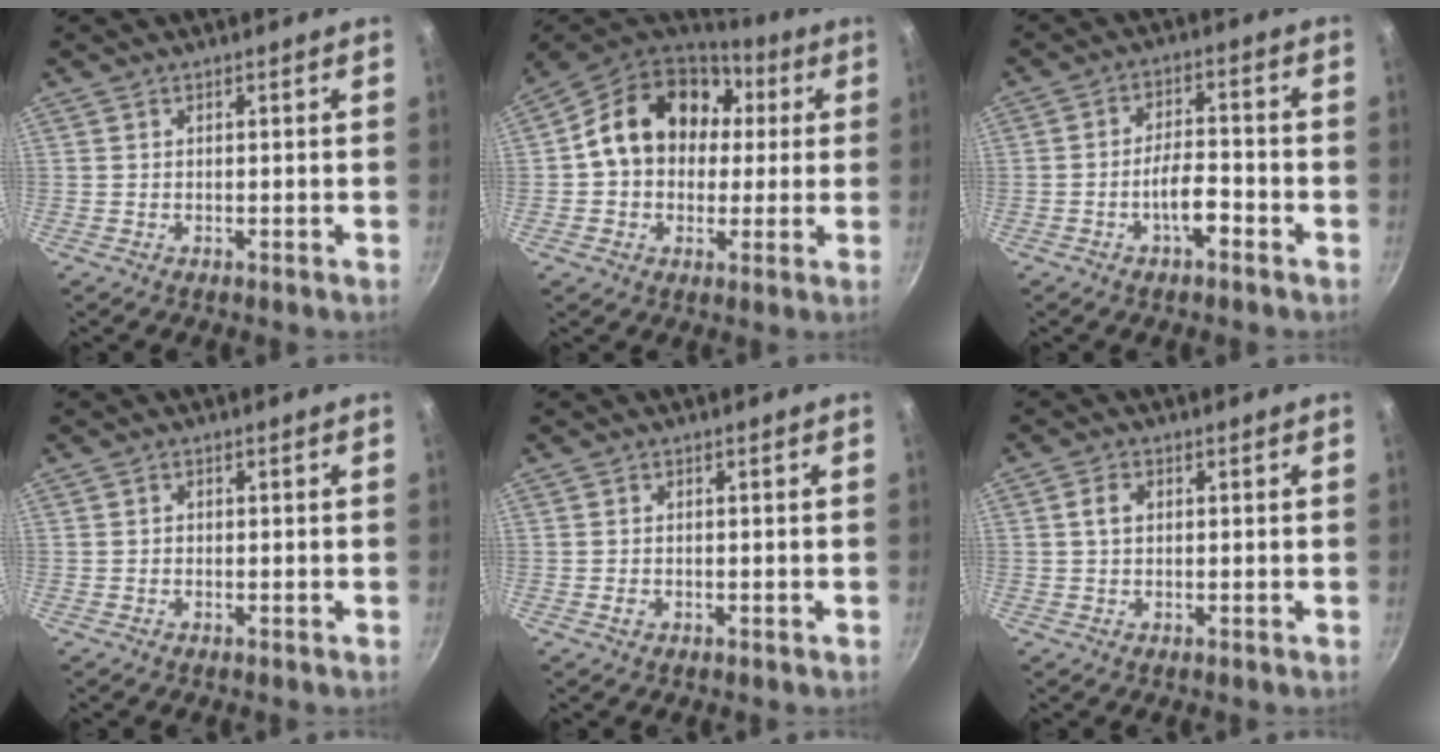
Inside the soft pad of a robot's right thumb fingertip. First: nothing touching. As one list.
[{"total": 18.6, "force": [3.3, 14.6, 11.0], "torque": [-0.160, 0.035, 0.044]}, {"total": 6.3, "force": [-3.0, 2.5, 5.0], "torque": [-0.074, 0.032, -0.052]}, {"total": 0.6, "force": [-0.1, 0.6, 0.2], "torque": [-0.003, 0.003, -0.002]}, {"total": 1.2, "force": [-0.4, 1.0, 0.6], "torque": [-0.010, 0.002, -0.006]}, {"total": 2.6, "force": [0.4, 1.8, 1.8], "torque": [-0.028, 0.007, 0.007]}]